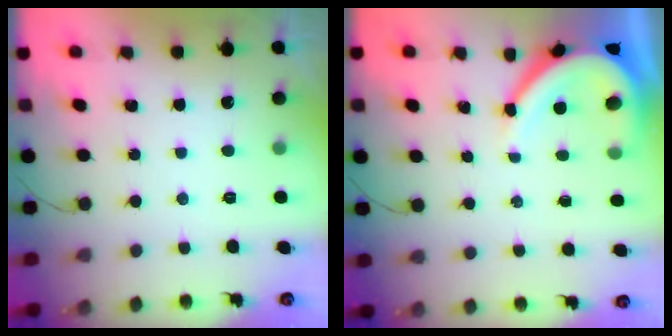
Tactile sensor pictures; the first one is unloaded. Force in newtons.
{"total": 10.2, "press": 10.1, "slide": 1.1}